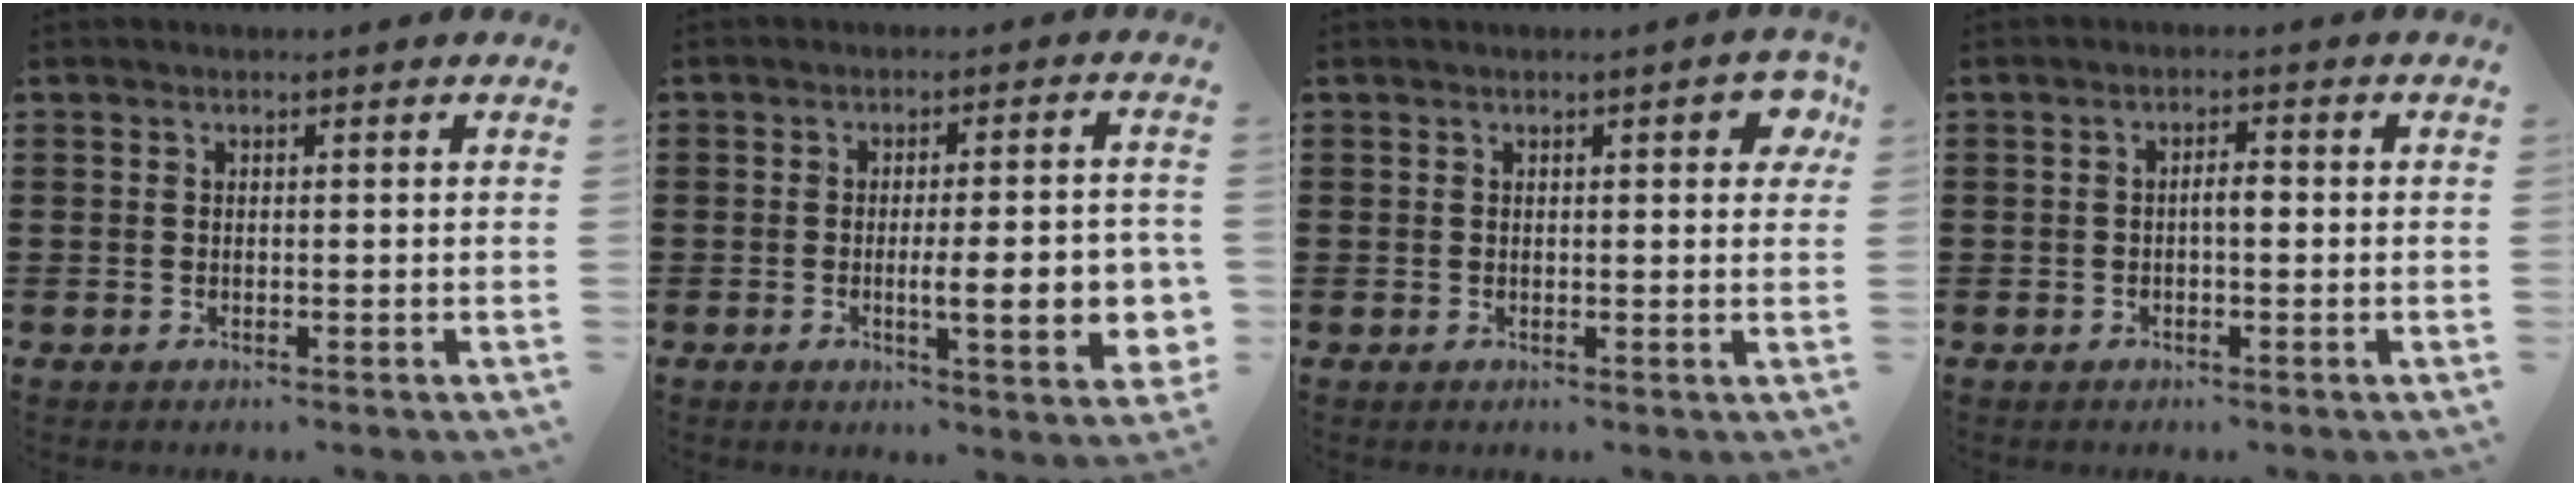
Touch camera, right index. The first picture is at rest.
{"total": 9.1, "force": [-1.6, 1.8, 8.8], "torque": [-0.116, -0.011, -0.027]}
{"total": 3.0, "force": [1.1, 0.9, 2.7], "torque": [-0.032, -0.002, 0.011]}
{"total": 2.1, "force": [-0.3, 0.6, 1.9], "torque": [-0.037, 0.004, -0.008]}